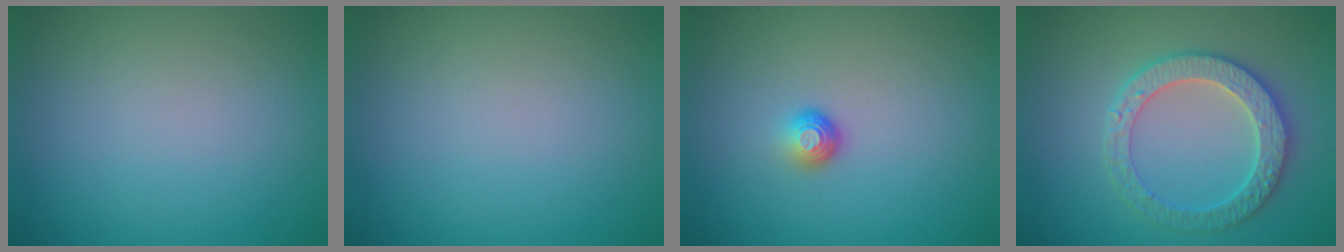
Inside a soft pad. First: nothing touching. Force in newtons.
{"total": 0.0}
{"total": 1.6, "press": 1.0, "slide": 1.2}
{"total": 4.2, "press": 4.0, "slide": 1.0}